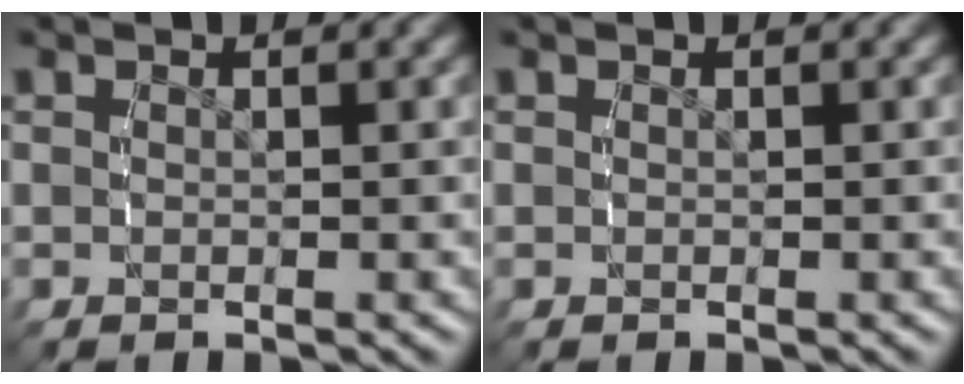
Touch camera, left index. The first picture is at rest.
{"total": 0.0}